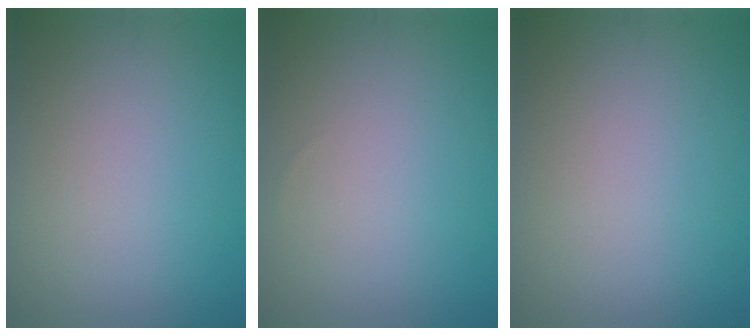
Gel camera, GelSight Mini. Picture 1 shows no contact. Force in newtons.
{"total": 0.0}
{"total": 0.0}